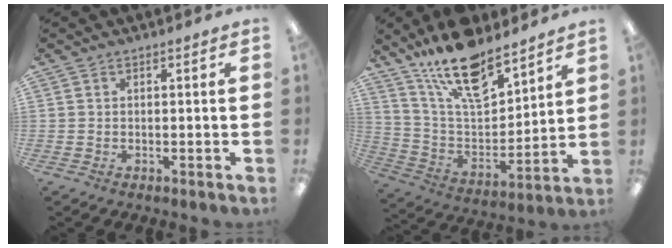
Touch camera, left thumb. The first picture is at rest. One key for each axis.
{"total": 17.9, "fx": 13.9, "fy": 6.5, "fz": 9.2, "tx": -0.165, "ty": -0.087, "tz": 0.242}